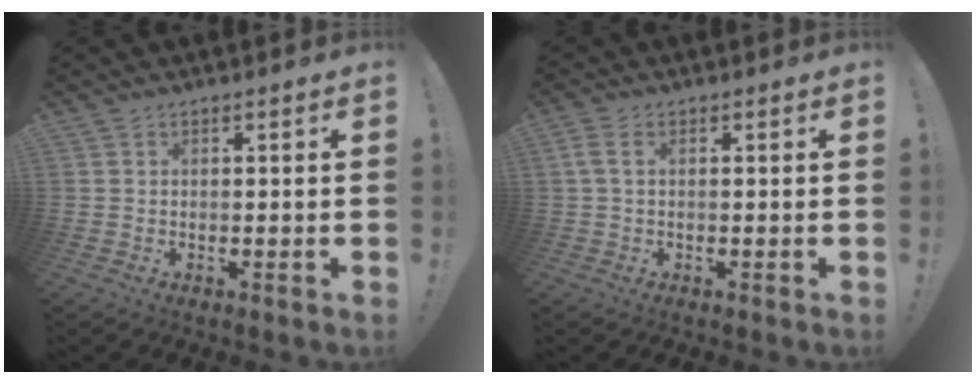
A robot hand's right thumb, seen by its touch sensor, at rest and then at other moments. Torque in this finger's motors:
{"motor_torque": [0.11, -0.28, 0.40, -0.08, 0.06]}